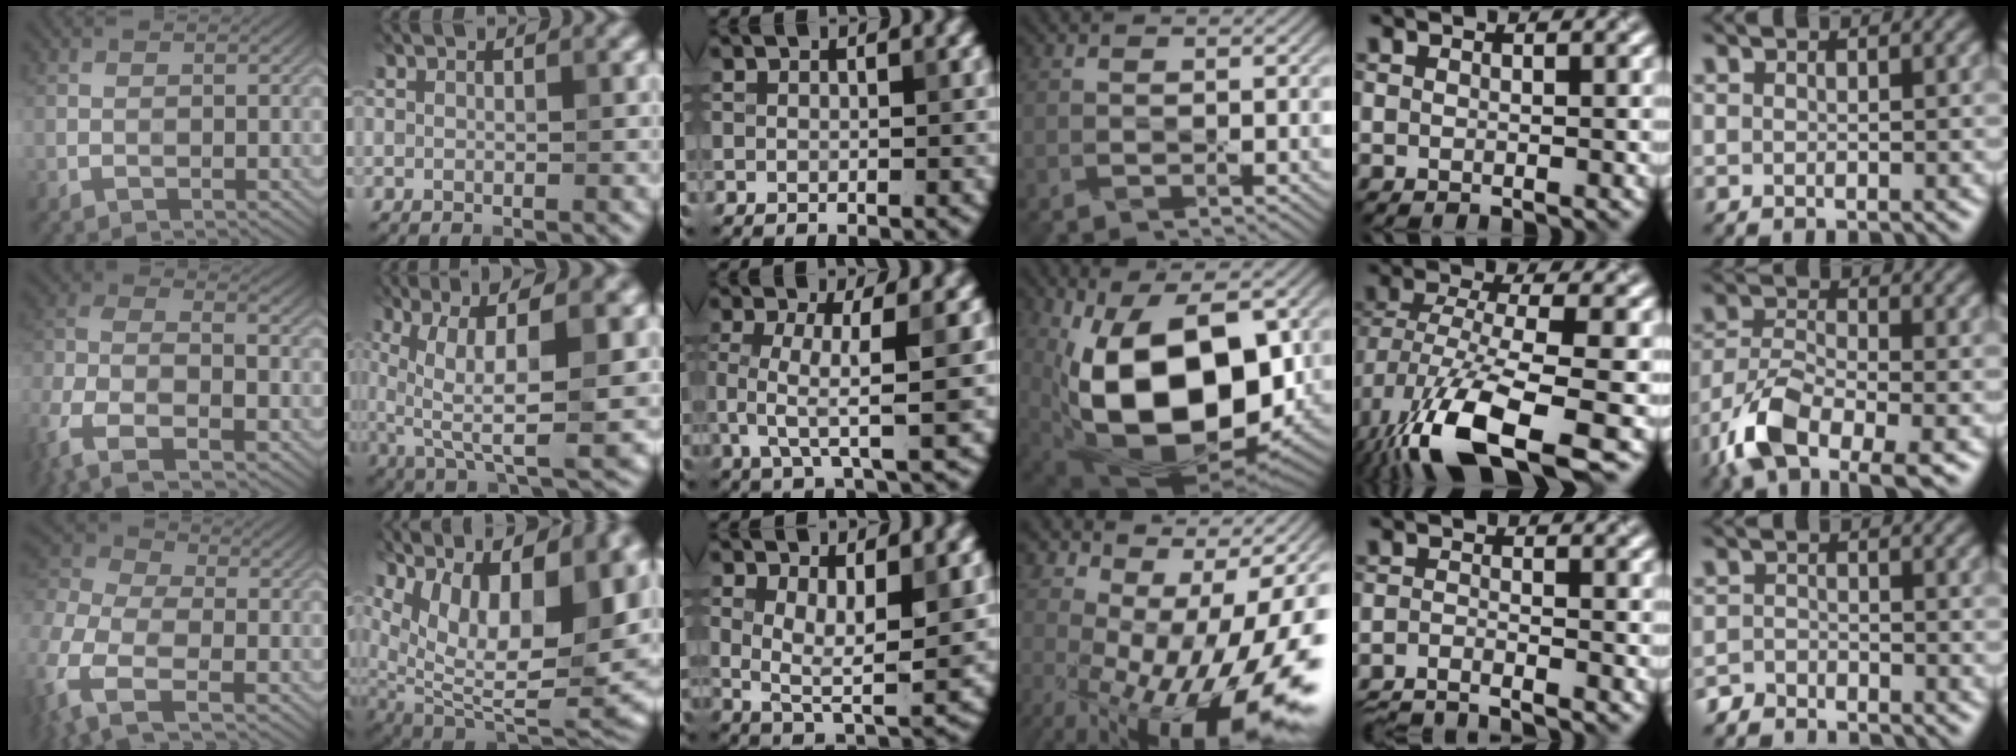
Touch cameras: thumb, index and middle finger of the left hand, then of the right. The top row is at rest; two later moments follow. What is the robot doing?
{"motion": "wipe", "object": "glasses"}